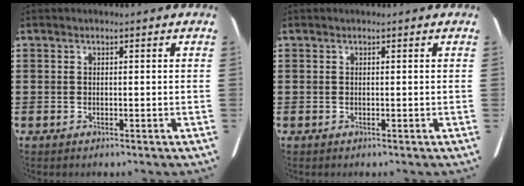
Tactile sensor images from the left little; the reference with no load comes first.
{"total": 0.0}